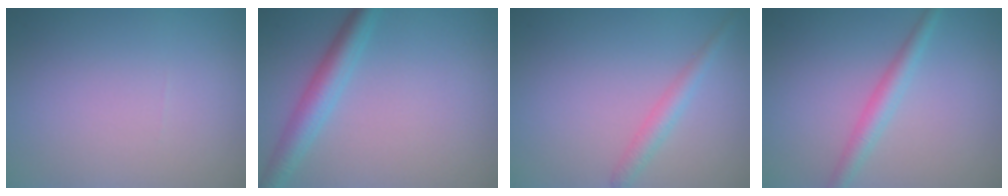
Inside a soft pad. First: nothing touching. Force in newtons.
{"total": 3.5, "press": 3.5, "slide": 0.0}
{"total": 1.8, "press": 1.8, "slide": 0.0}
{"total": 2.3, "press": 2.3, "slide": 0.0}